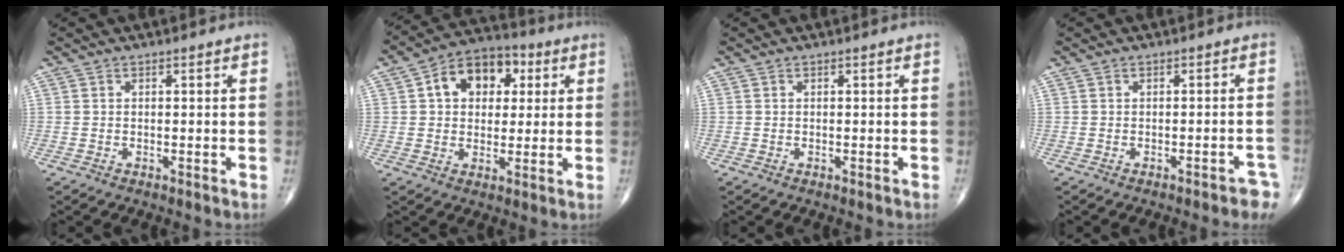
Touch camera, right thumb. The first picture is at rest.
{"total": 12.2, "force": [3.4, 8.6, 7.9], "torque": [-0.084, 0.012, 0.044]}
{"total": 0.0}
{"total": 3.6, "force": [-2.7, 1.0, 2.2], "torque": [-0.019, 0.017, -0.029]}